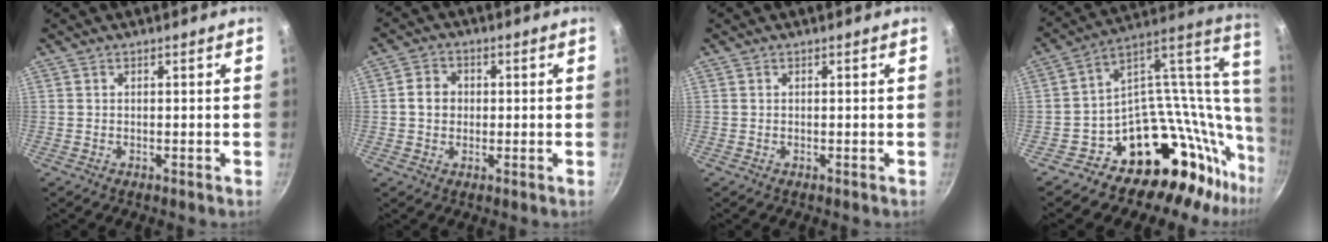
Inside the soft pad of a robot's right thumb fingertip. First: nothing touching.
{"total": 4.5, "force": [0.1, 4.0, 2.2], "torque": [-0.016, 0.009, -0.006]}
{"total": 0.0}
{"total": 21.0, "force": [1.0, 16.7, 12.8], "torque": [-0.113, -0.006, -0.012]}